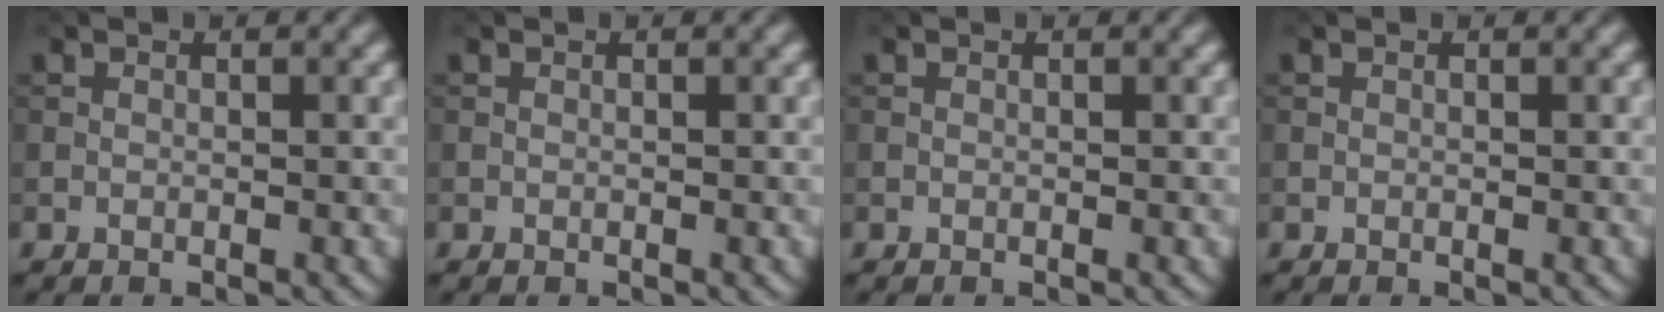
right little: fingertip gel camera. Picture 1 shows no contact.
{"total": 0.0}
{"total": 0.0}
{"total": 0.0}